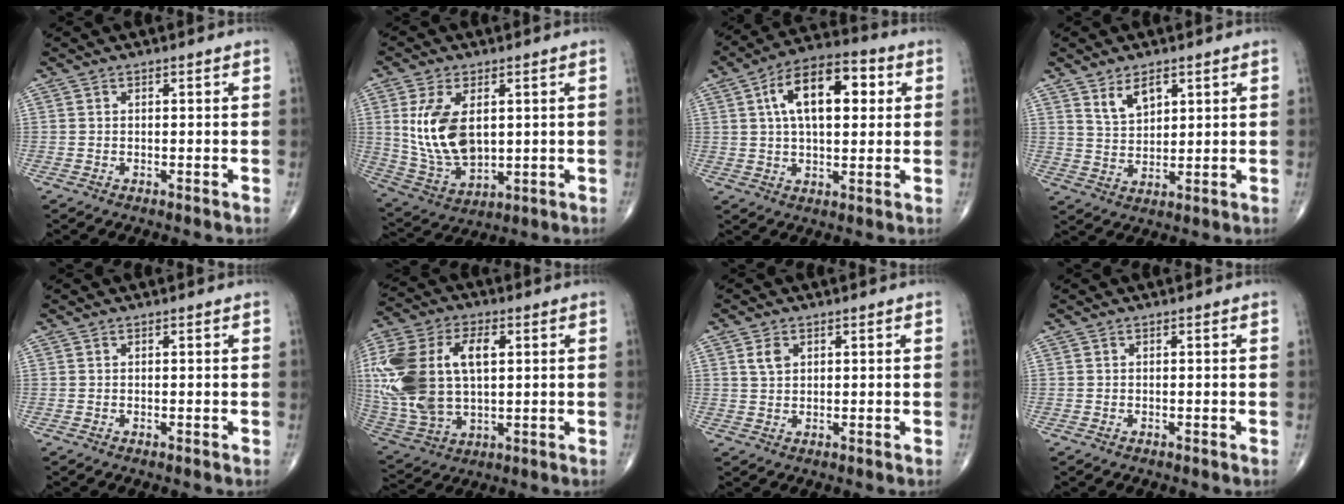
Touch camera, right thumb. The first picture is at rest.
{"total": 13.6, "force": [2.4, 7.9, 10.9], "torque": [-0.203, -0.015, 0.061]}
{"total": 15.2, "force": [3.9, 7.7, 12.5], "torque": [-0.187, 0.016, 0.059]}
{"total": 5.6, "force": [3.2, 2.9, 3.4], "torque": [-0.047, -0.021, 0.064]}
{"total": 0.0}
{"total": 24.0, "force": [3.8, 14.1, 19.1], "torque": [-0.425, 0.002, 0.075]}
{"total": 2.8, "force": [1.1, 1.9, 1.7], "torque": [-0.026, -0.001, 0.024]}
{"total": 0.0}